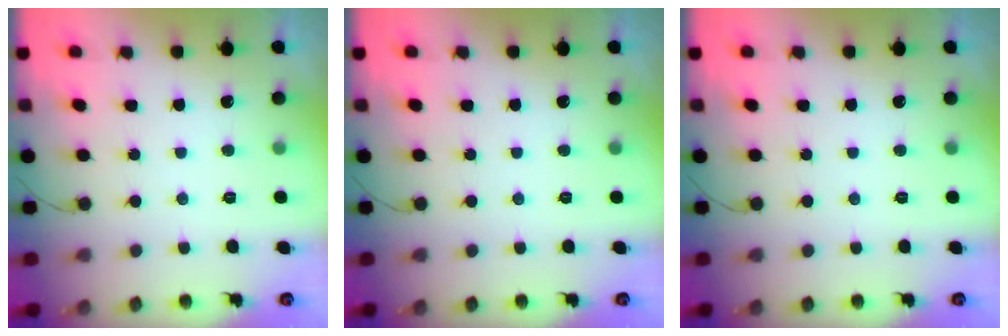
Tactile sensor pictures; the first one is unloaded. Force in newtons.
{"total": 0.0}
{"total": 0.0}